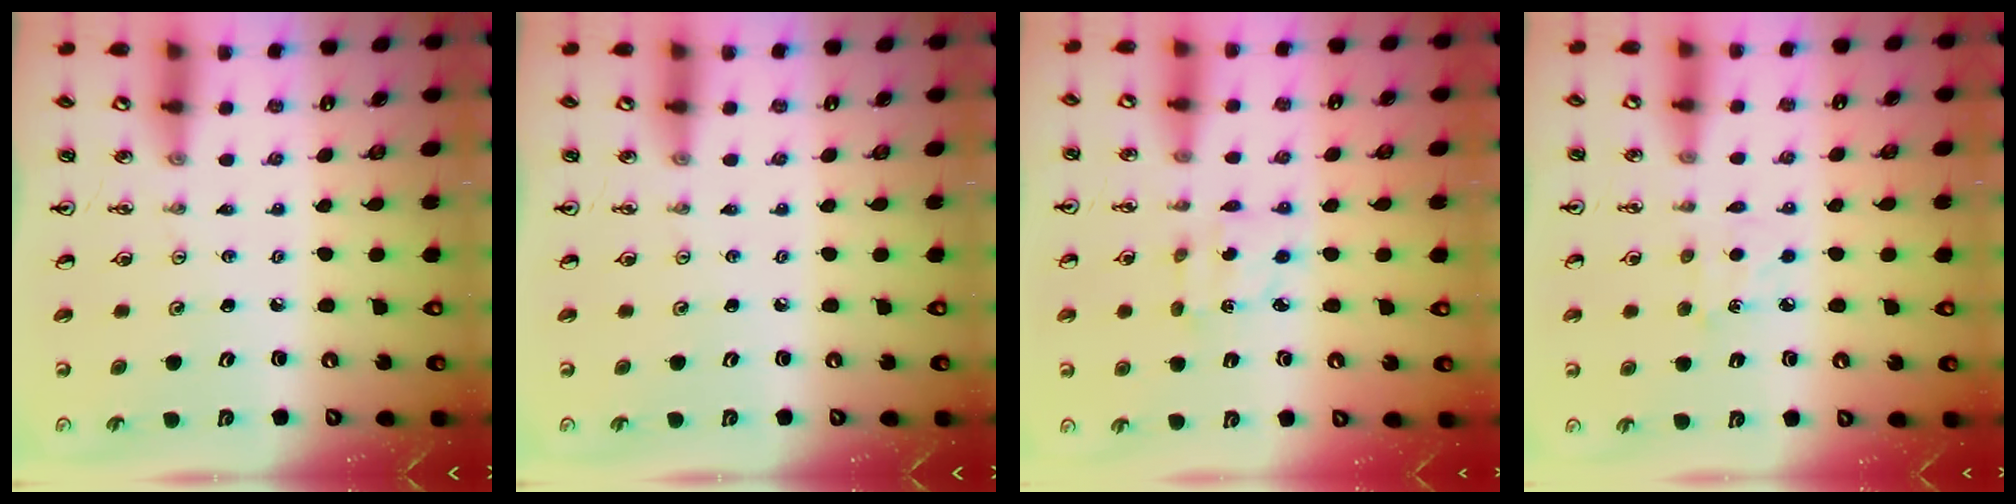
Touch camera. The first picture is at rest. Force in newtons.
{"total": 0.0}
{"total": 2.5, "press": 2.5, "slide": 0.2}
{"total": 5.2, "press": 5.1, "slide": 0.5}